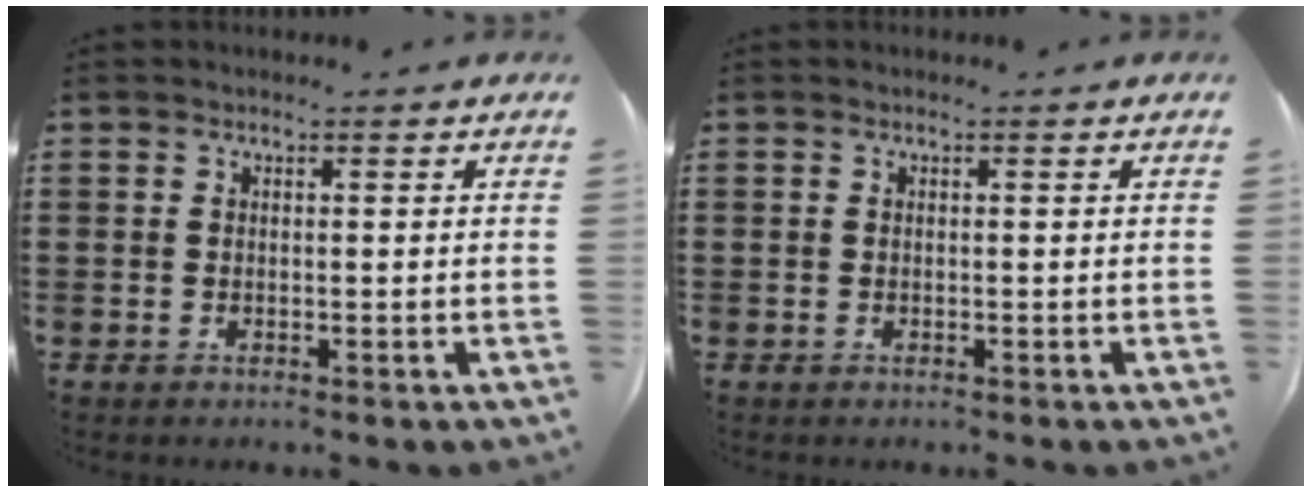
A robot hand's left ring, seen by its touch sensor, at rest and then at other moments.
{"total": 0.0}